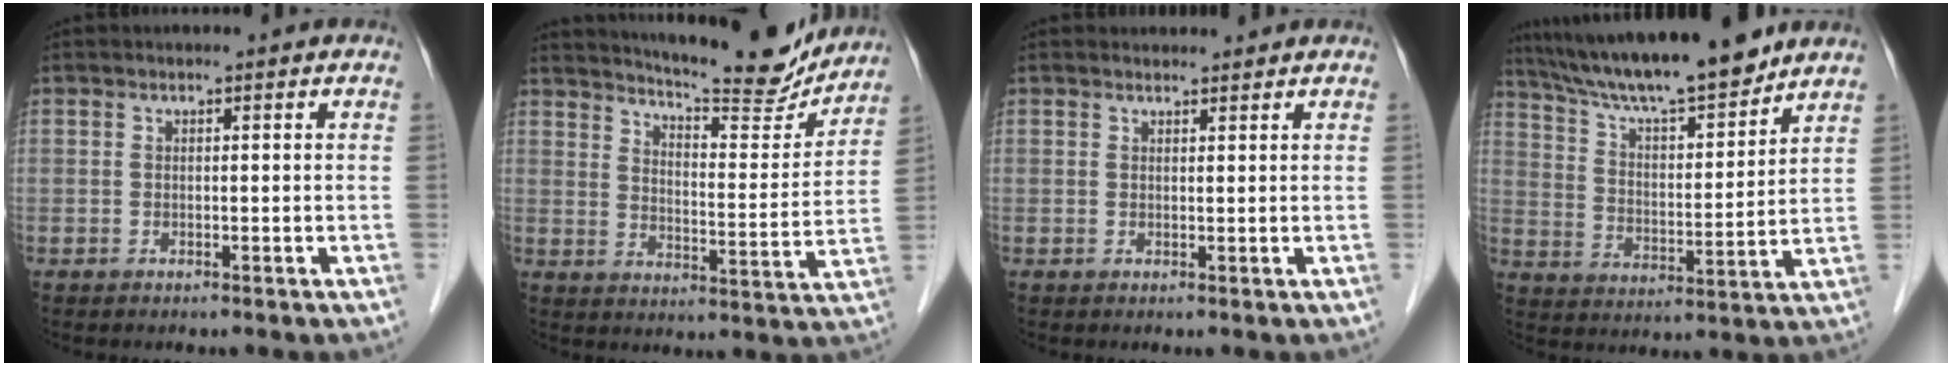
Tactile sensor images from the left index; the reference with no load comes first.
{"total": 17.1, "force": [15.9, 2.1, 5.8], "torque": [-0.090, -0.036, 0.212]}
{"total": 1.8, "force": [1.8, 0.4, 0.0], "torque": [-0.007, 0.011, 0.028]}
{"total": 16.6, "force": [14.5, 1.3, 7.9], "torque": [-0.135, 0.006, 0.244]}